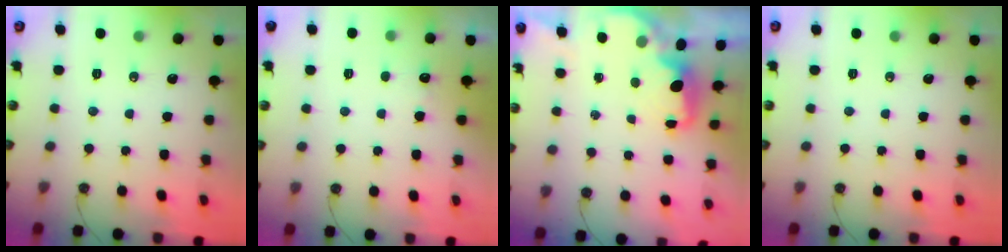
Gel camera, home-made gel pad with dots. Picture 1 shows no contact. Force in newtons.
{"total": 3.7, "press": 3.6, "slide": 0.7}
{"total": 1.6, "press": 1.4, "slide": 0.7}
{"total": 0.0}